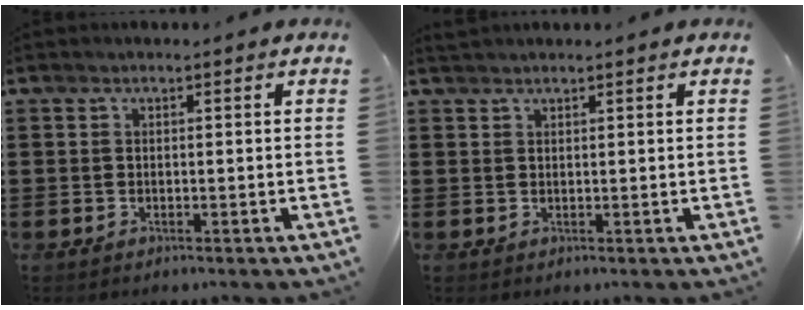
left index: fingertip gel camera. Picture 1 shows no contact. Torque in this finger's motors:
{"motor_torque": [0.04, 0.10, 0.00, 0.02]}